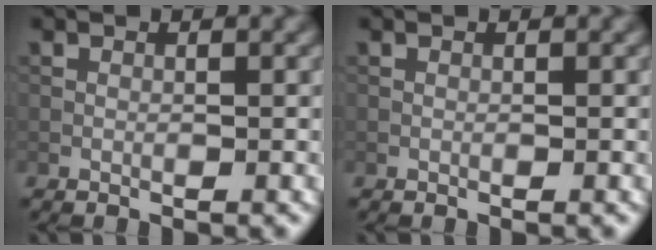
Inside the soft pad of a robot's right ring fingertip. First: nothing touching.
{"total": 0.0}